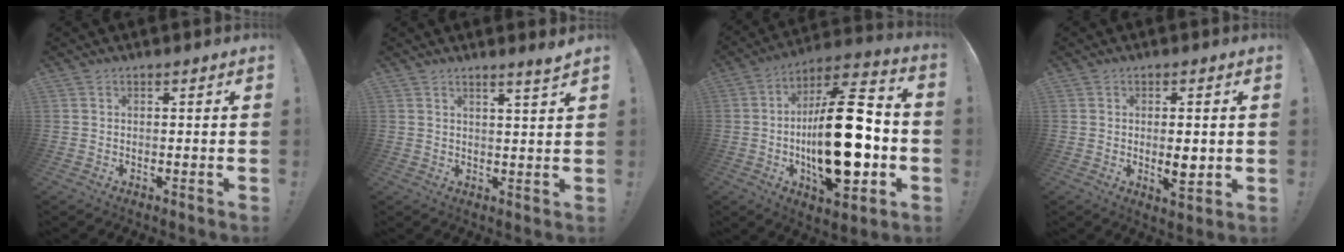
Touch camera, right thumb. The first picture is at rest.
{"total": 3.5, "force": [2.7, -0.6, 2.2], "torque": [-0.024, -0.025, 0.041]}
{"total": 28.3, "force": [-3.9, 11.3, 25.7], "torque": [-0.439, 0.019, -0.059]}
{"total": 5.4, "force": [-0.3, 1.9, 5.0], "torque": [-0.075, -0.008, -0.004]}